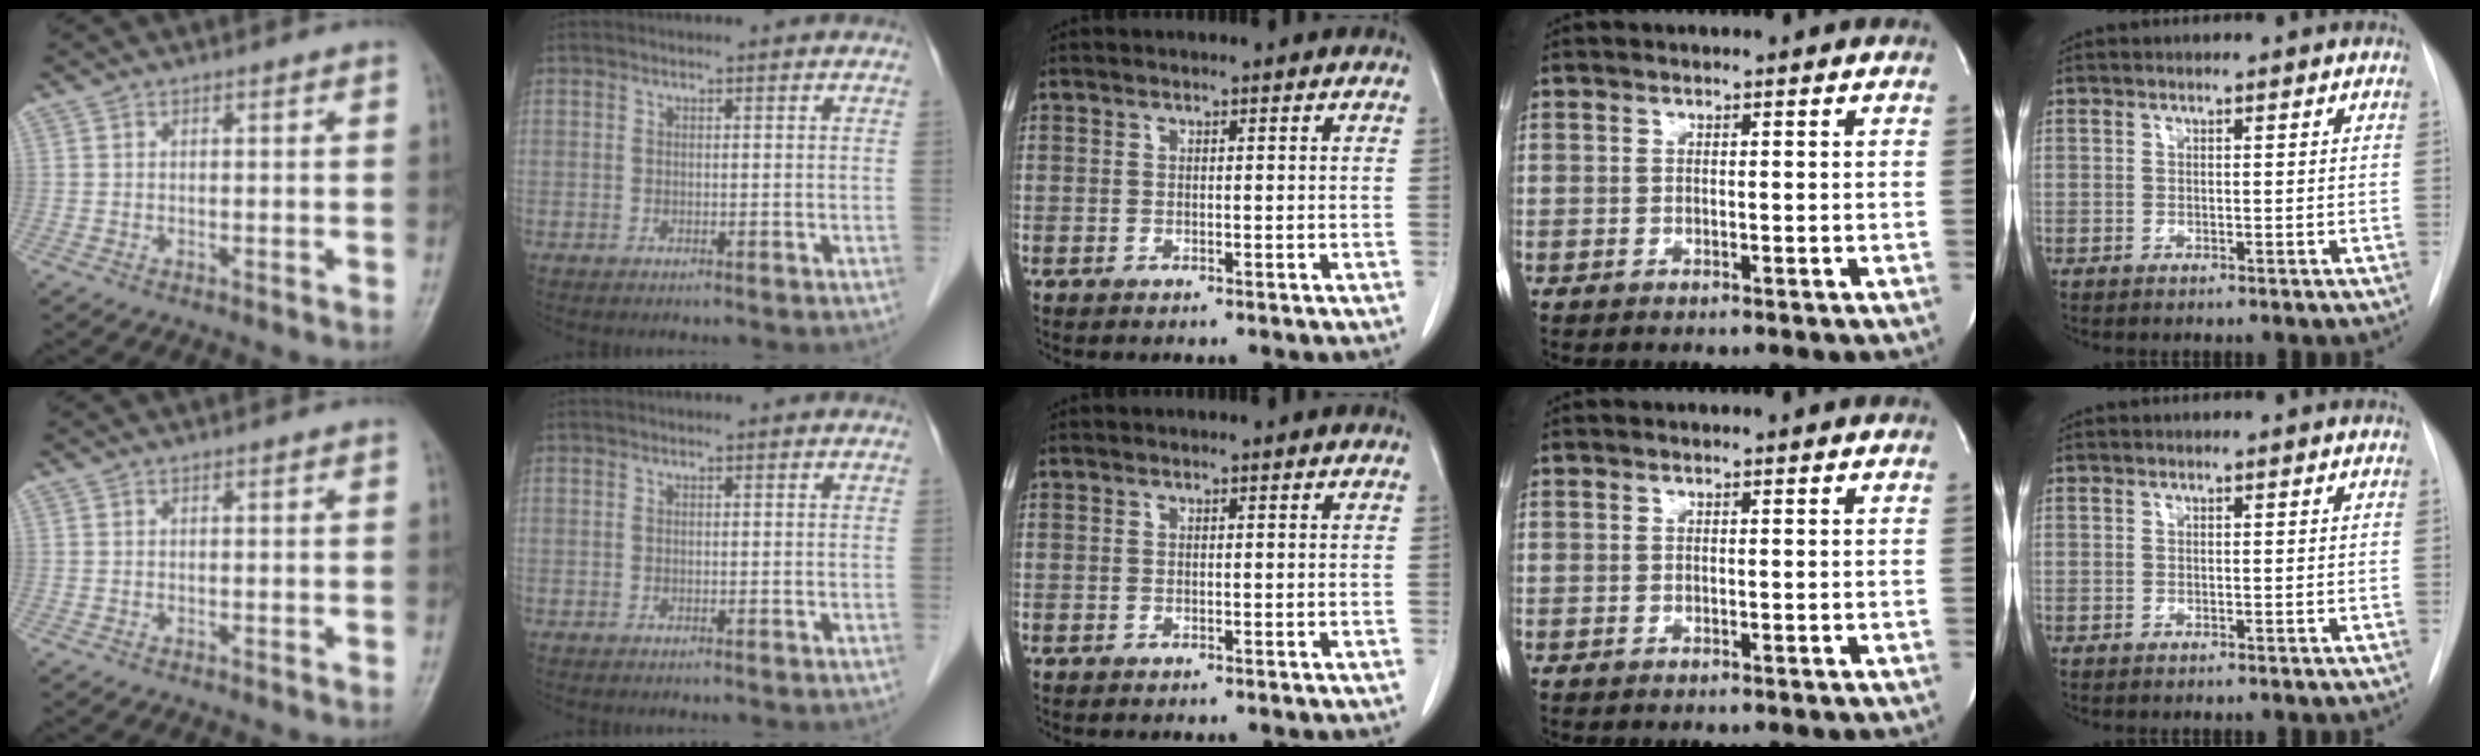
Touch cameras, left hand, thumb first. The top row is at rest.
{}